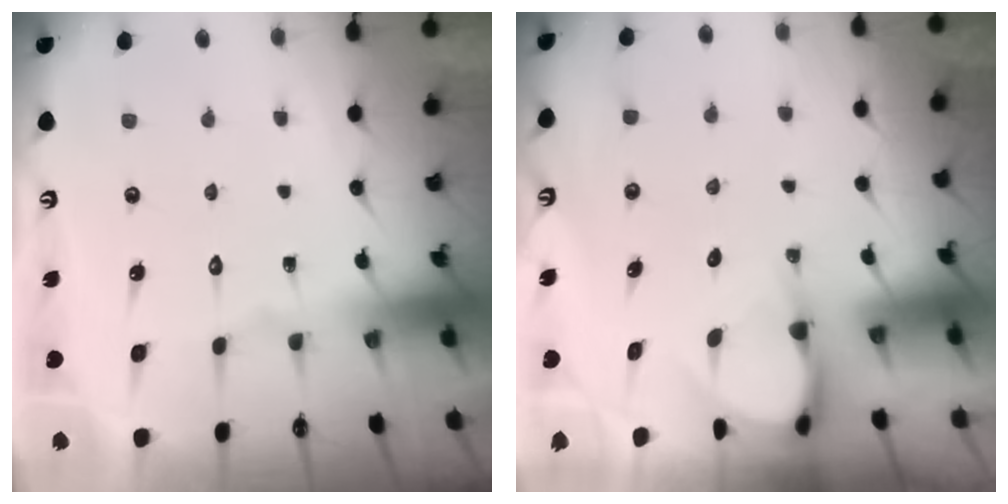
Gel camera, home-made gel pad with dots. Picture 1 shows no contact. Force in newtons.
{"total": 4.0, "press": 4.0, "slide": 0.2}